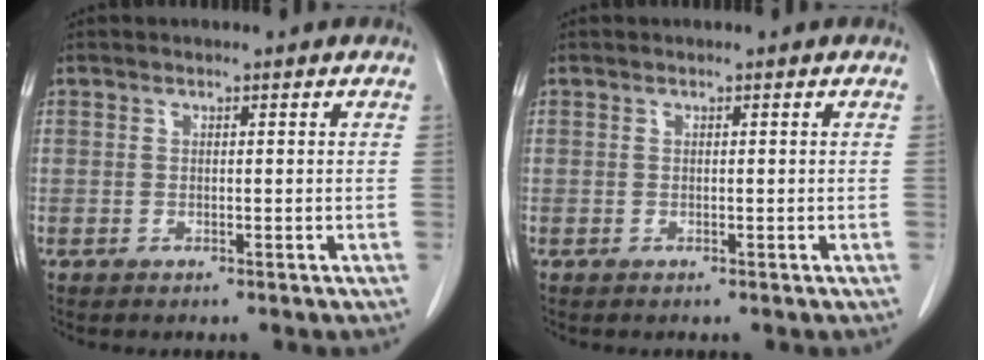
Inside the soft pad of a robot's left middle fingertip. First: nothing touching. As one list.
[{"total": 0.0}]